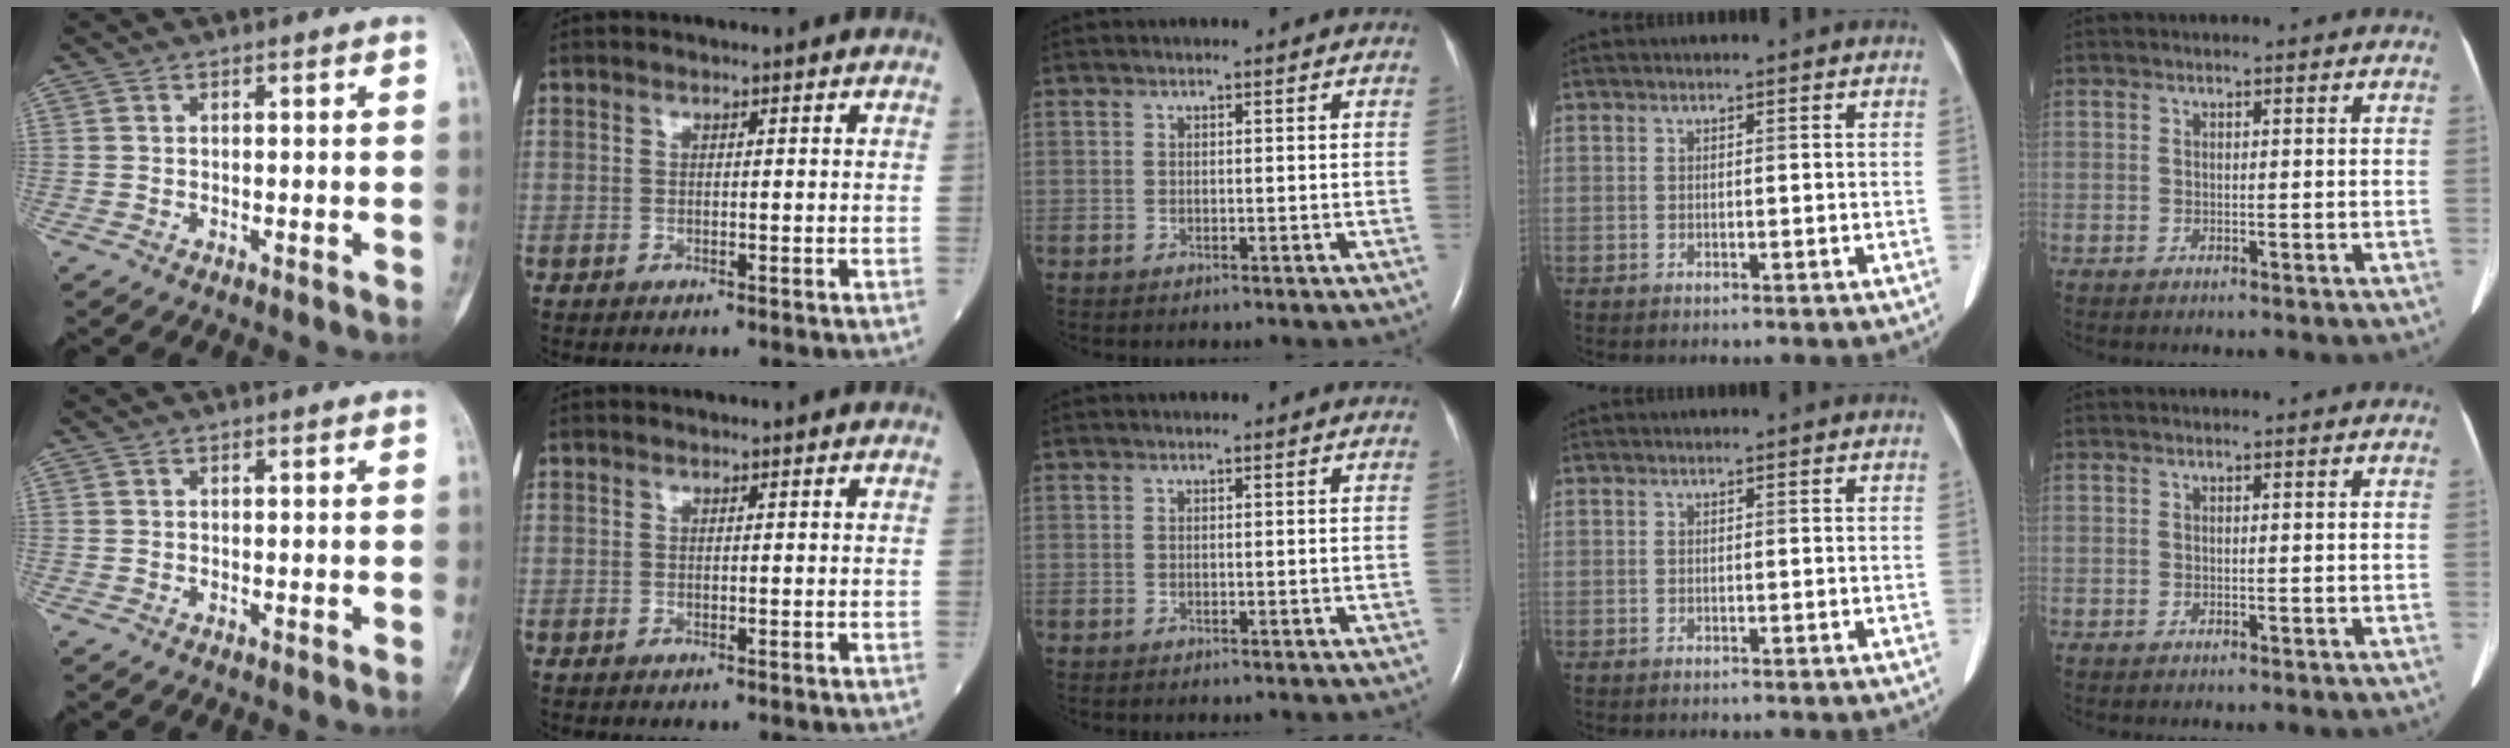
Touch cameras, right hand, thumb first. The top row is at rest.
{}